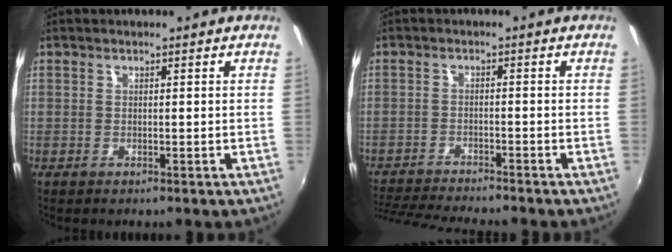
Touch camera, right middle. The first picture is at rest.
{"total": 10.3, "force": [-9.6, 0.3, 3.7], "torque": [-0.096, -0.022, -0.163]}